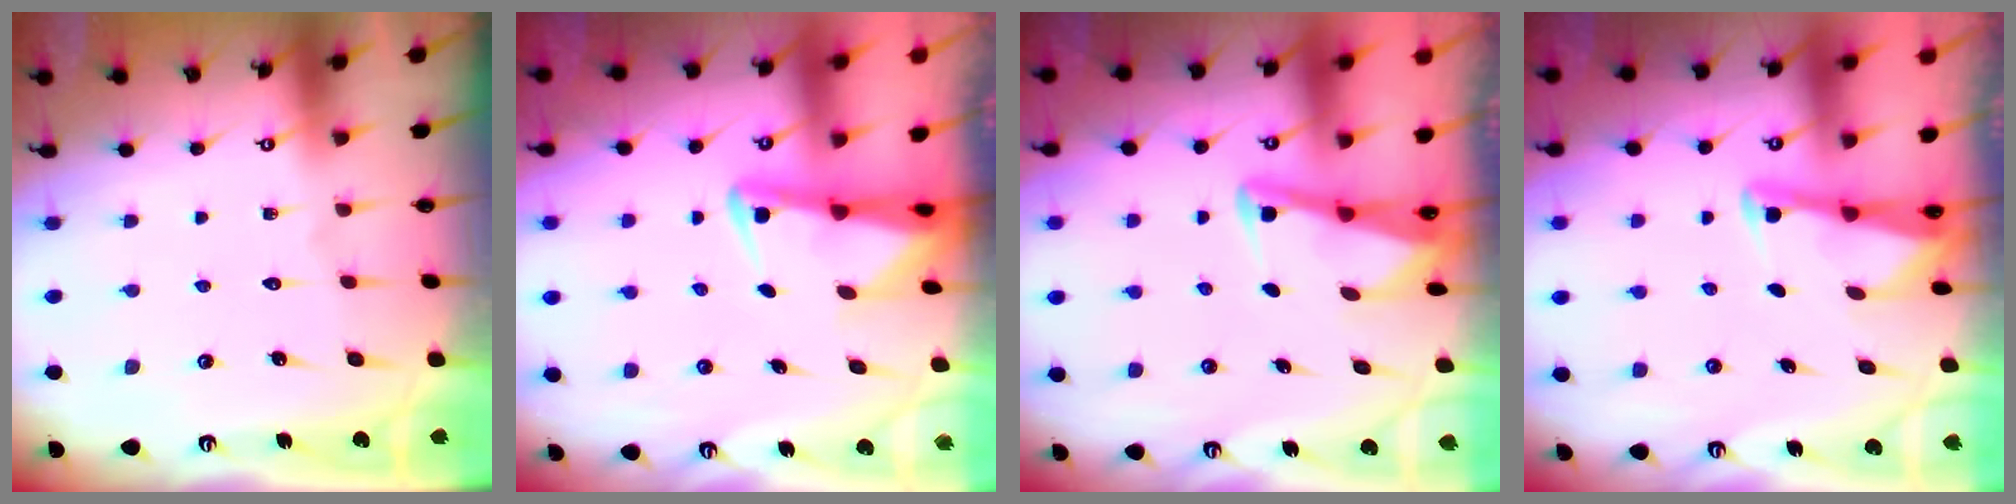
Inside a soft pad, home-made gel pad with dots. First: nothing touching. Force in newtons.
{"total": 2.8, "press": 2.7, "slide": 0.6}
{"total": 2.9, "press": 2.8, "slide": 0.4}
{"total": 2.8, "press": 2.8, "slide": 0.2}